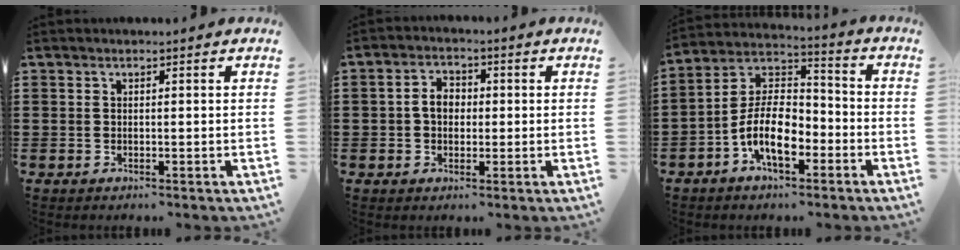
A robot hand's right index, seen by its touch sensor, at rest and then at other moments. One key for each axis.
{"total": 3.5, "fx": -0.1, "fy": 2.5, "fz": 2.4, "tx": -0.052, "ty": 0.010, "tz": -0.004}
{"total": 9.6, "fx": -4.3, "fy": 4.7, "fz": 7.2, "tx": -0.164, "ty": 0.004, "tz": -0.083}